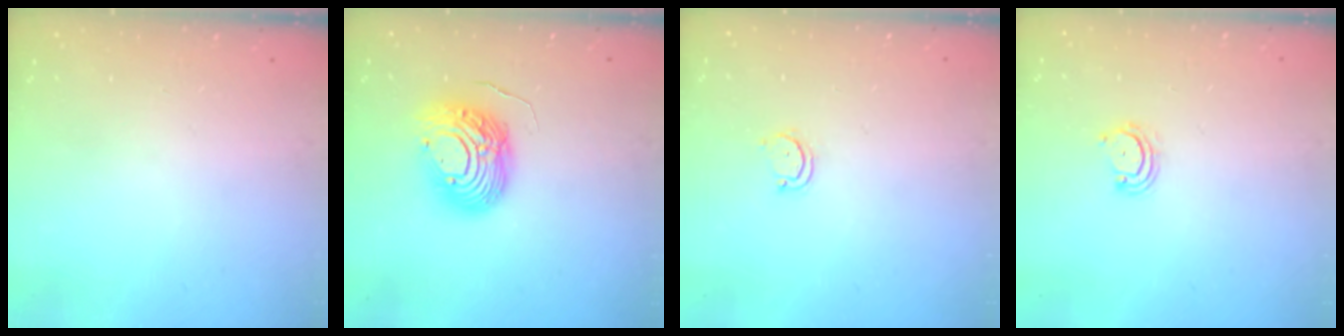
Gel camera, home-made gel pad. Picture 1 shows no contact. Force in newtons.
{"total": 12.0, "press": 12.0, "slide": 1.1}
{"total": 2.7, "press": 2.7, "slide": 0.3}
{"total": 3.9, "press": 3.9, "slide": 0.3}